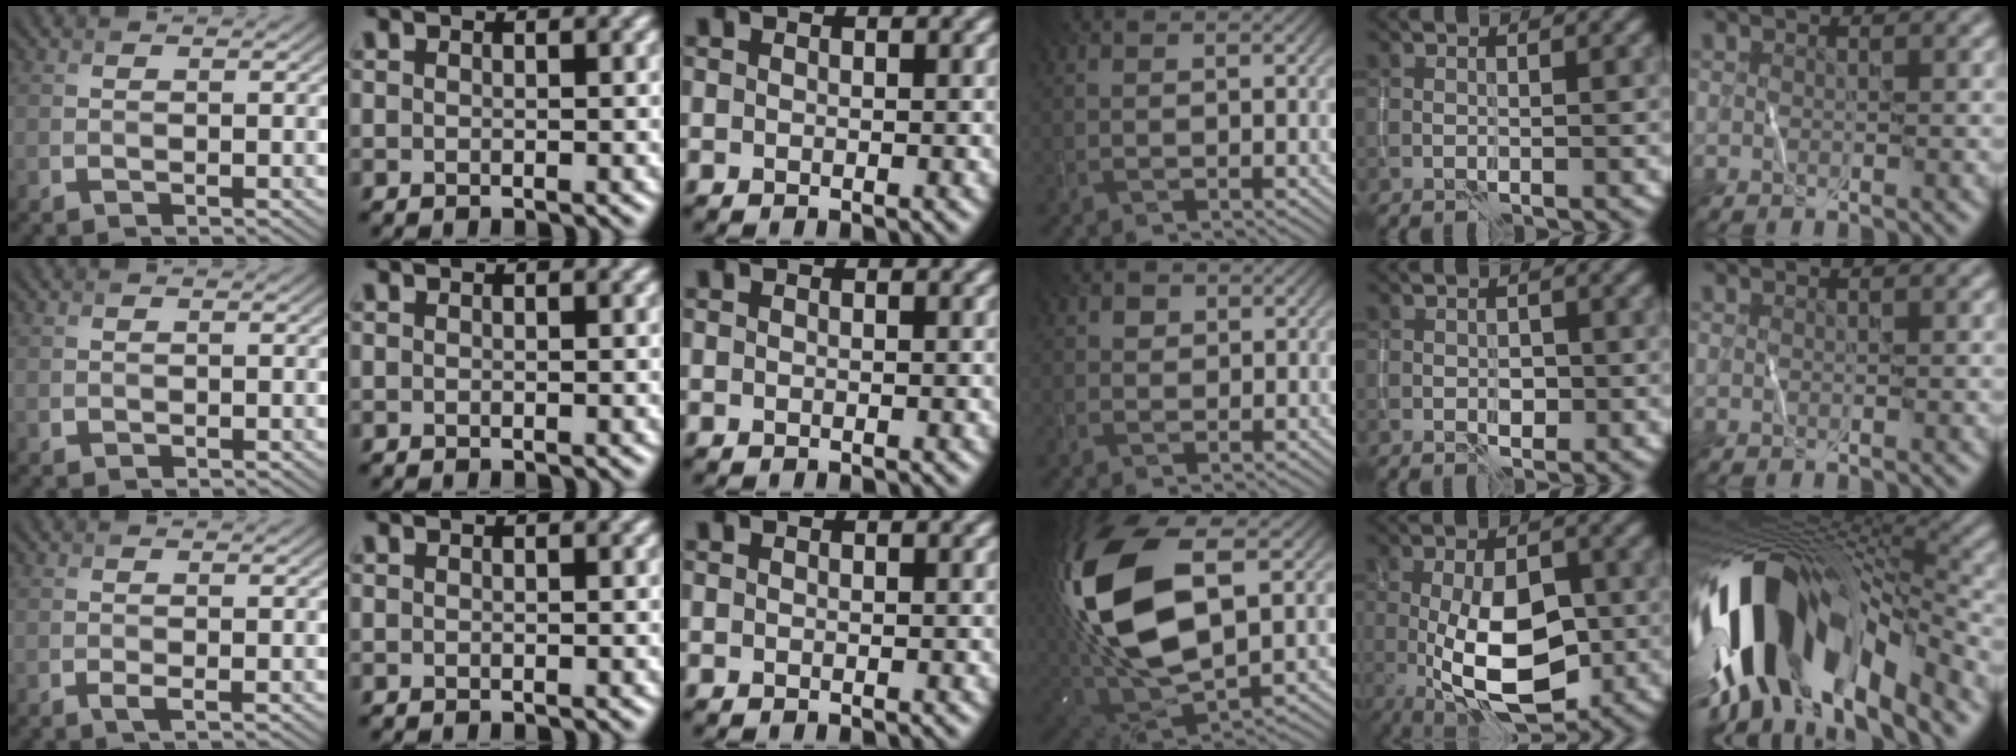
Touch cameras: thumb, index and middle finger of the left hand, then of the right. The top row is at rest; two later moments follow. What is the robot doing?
{"motion": "wipe", "object": "whiteboard"}